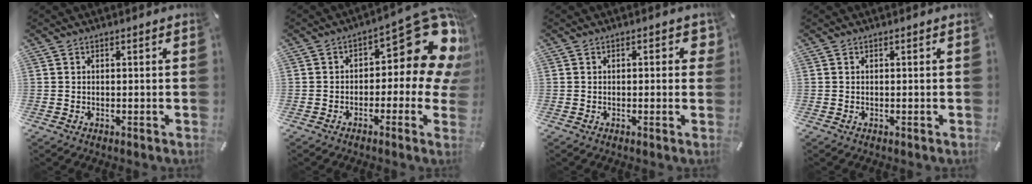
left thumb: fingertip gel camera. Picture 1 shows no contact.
{"total": 15.2, "force": [6.1, 7.1, 12.0], "torque": [-0.144, -0.051, 0.097]}
{"total": 2.6, "force": [0.2, 1.4, 2.2], "torque": [-0.019, -0.001, -0.003]}
{"total": 0.0}